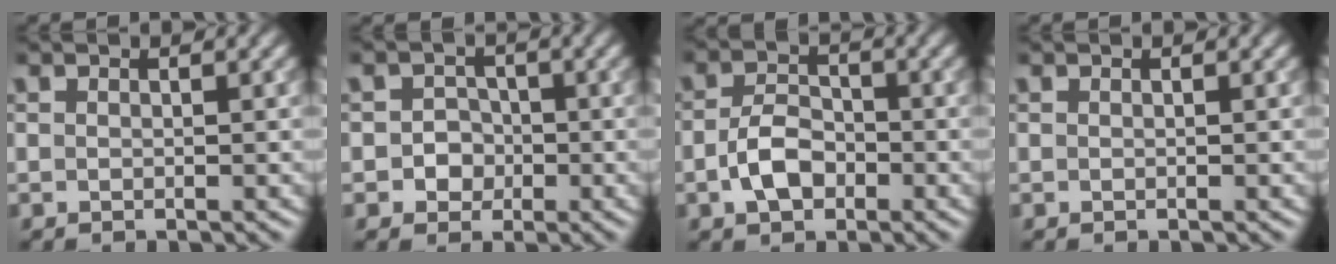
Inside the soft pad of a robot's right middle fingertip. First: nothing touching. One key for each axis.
{"total": 2.3, "fx": -0.5, "fy": 2.1, "fz": 0.6, "tx": 0.015, "ty": 0.000, "tz": -0.021}
{"total": 3.5, "fx": -1.3, "fy": 2.3, "fz": 2.3, "tx": -0.044, "ty": 0.004, "tz": -0.026}
{"total": 0.0}